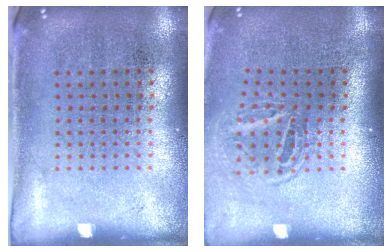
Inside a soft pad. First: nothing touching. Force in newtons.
{"total": 1.6, "press": 1.0, "slide": 1.2}